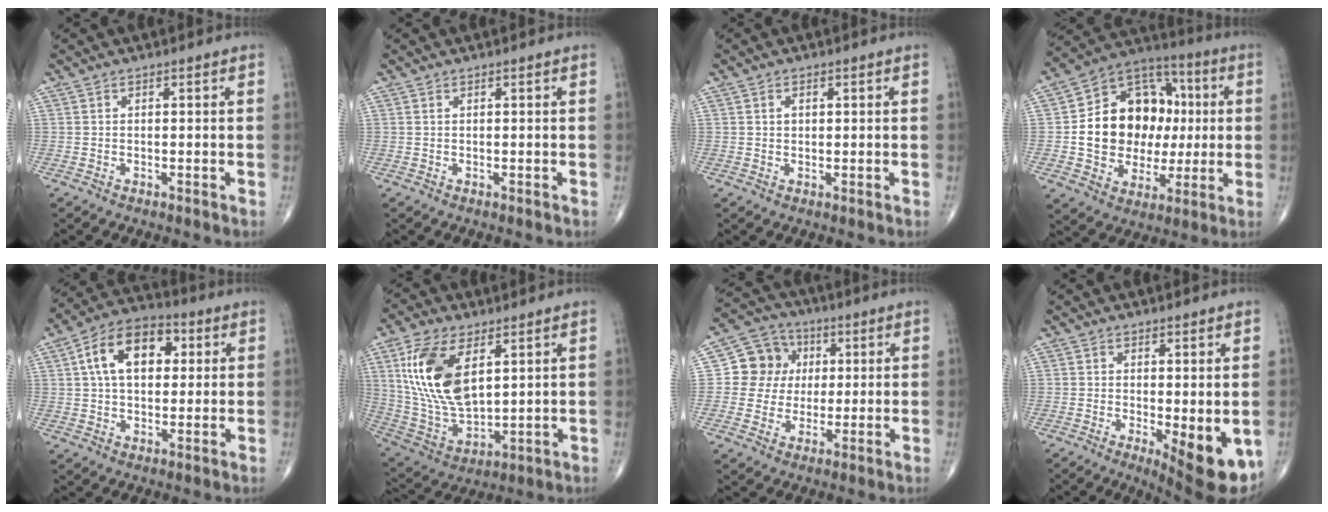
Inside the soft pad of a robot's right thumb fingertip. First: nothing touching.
{"total": 0.0}
{"total": 1.5, "force": [0.5, 1.1, 1.0], "torque": [-0.013, -0.001, 0.008]}
{"total": 20.9, "force": [1.2, 15.9, 13.6], "torque": [-0.175, 0.028, 0.027]}
{"total": 13.4, "force": [3.2, 8.4, 9.9], "torque": [-0.144, 0.018, 0.044]}
{"total": 17.3, "force": [5.9, 8.7, 13.7], "torque": [-0.265, -0.024, 0.124]}
{"total": 9.9, "force": [1.6, 9.2, 3.3], "torque": [-0.016, 0.007, 0.019]}
{"total": 9.6, "force": [-2.4, 3.1, 8.8], "torque": [-0.109, -0.022, -0.024]}